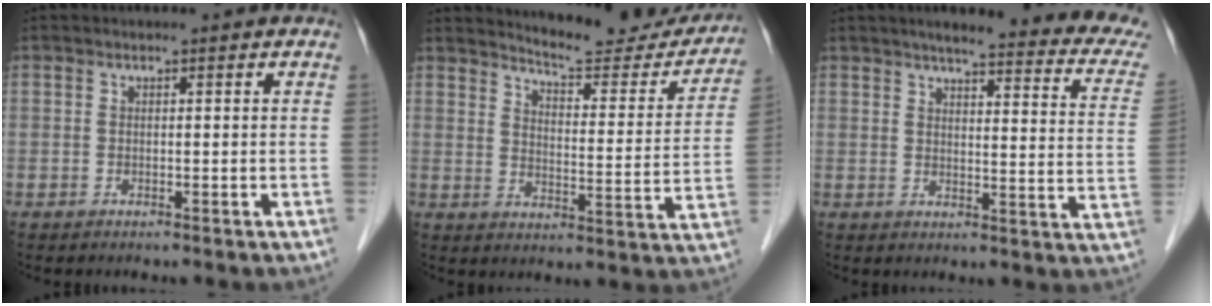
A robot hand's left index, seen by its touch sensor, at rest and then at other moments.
{"total": 15.3, "force": [14.7, 2.5, 3.5], "torque": [-0.037, -0.054, 0.176]}
{"total": 19.6, "force": [17.1, 2.0, 9.4], "torque": [-0.101, -0.038, 0.183]}